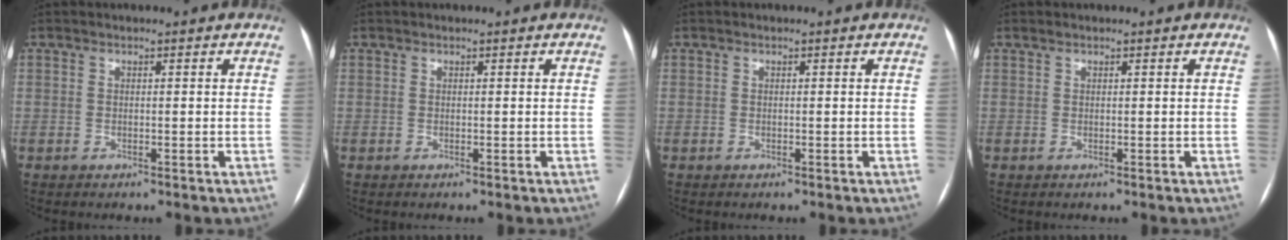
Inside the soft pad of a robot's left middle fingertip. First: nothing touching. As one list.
[{"total": 0.0}, {"total": 0.0}, {"total": 0.0}]